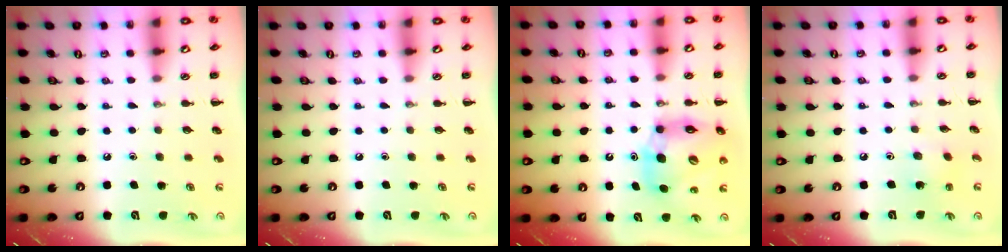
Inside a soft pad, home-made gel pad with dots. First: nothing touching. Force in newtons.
{"total": 0.0}
{"total": 12.9, "press": 12.4, "slide": 3.5}
{"total": 2.0, "press": 1.9, "slide": 0.5}